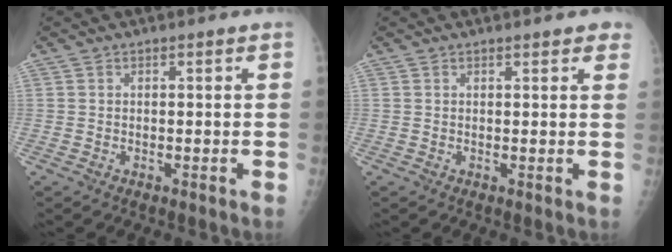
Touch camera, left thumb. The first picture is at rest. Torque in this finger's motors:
{"motor_torque": [0.19, -0.21, -0.14, -0.06, 0.00]}